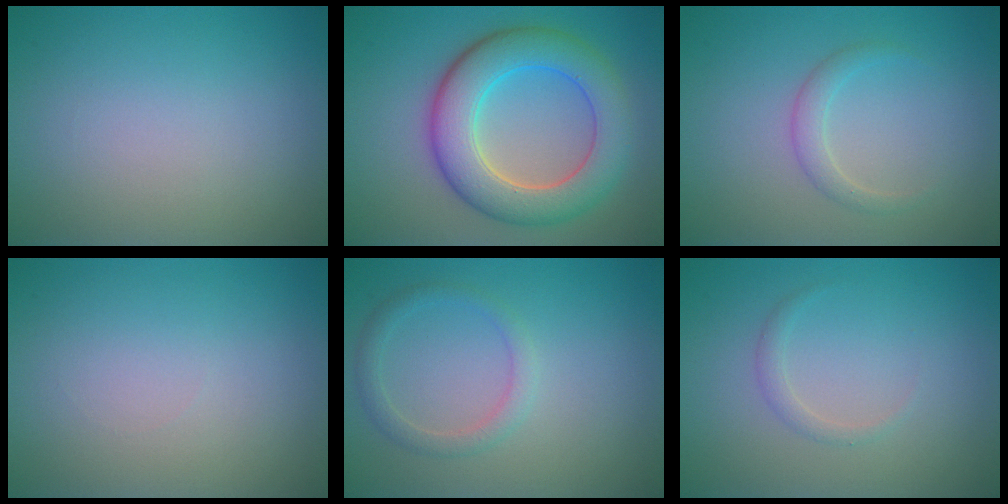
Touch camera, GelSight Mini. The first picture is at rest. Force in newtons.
{"total": 7.8, "press": 7.8, "slide": 0.4}
{"total": 1.5, "press": 1.5, "slide": 0.1}
{"total": 0.0}
{"total": 1.8, "press": 1.8, "slide": 0.0}
{"total": 0.9, "press": 0.9, "slide": 0.1}